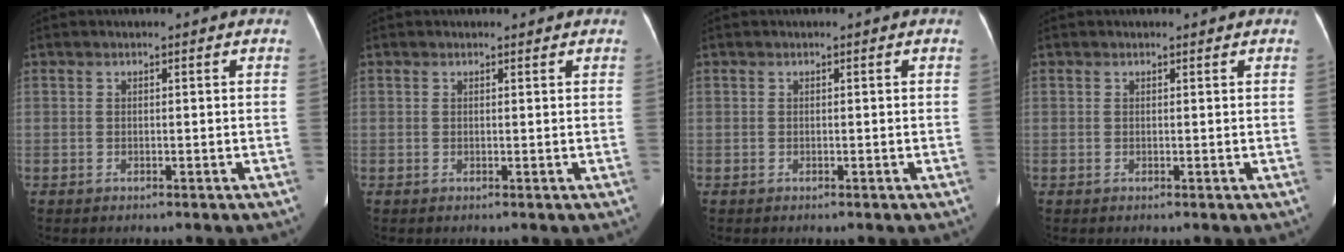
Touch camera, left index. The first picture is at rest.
{"total": 1.8, "force": [1.6, 0.5, 0.5], "torque": [-0.006, 0.008, 0.021]}
{"total": 0.0}
{"total": 1.5, "force": [1.3, 0.4, 0.5], "torque": [-0.007, 0.010, 0.019]}